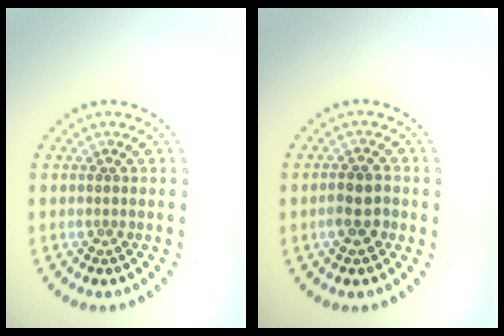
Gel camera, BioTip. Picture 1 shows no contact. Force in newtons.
{"total": 2.4, "press": 2.3, "slide": 0.6}